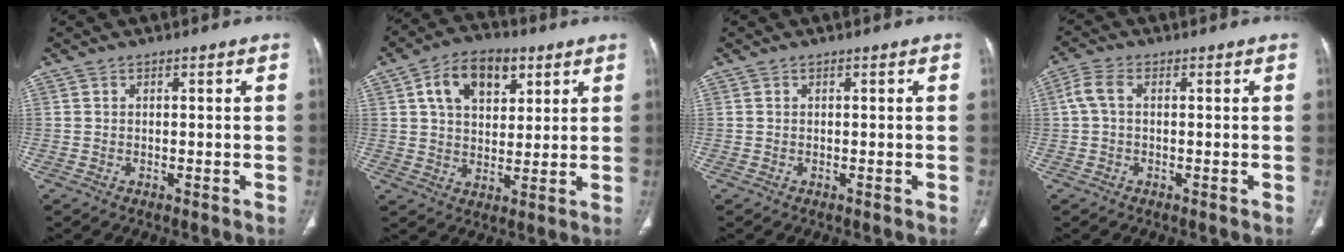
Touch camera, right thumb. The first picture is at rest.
{"total": 12.1, "force": [5.0, 7.7, 7.9], "torque": [-0.100, -0.006, 0.081]}
{"total": 0.0}
{"total": 3.7, "force": [0.3, 2.0, 3.0], "torque": [-0.076, 0.010, 0.003]}